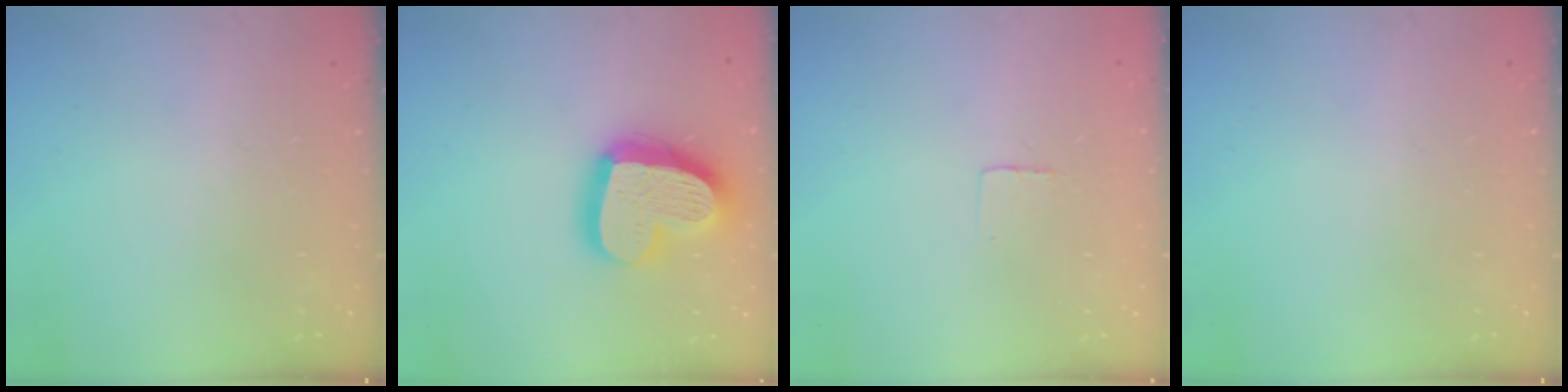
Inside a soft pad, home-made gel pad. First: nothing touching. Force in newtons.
{"total": 21.6, "press": 21.5, "slide": 1.9}
{"total": 2.3, "press": 2.3, "slide": 0.1}
{"total": 0.0}